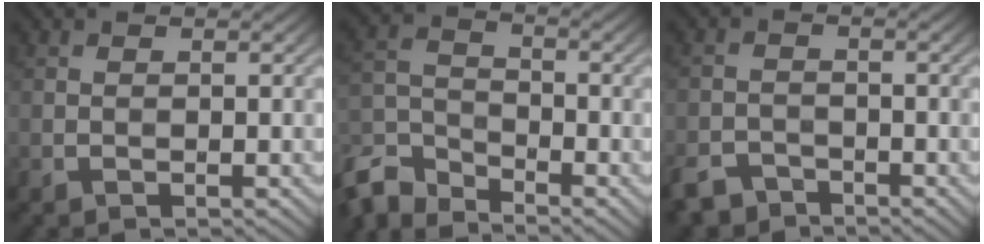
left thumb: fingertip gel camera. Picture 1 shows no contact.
{"total": 7.2, "force": [-6.2, 2.6, 2.5], "torque": [-0.061, -0.009, -0.144]}
{"total": 3.8, "force": [-3.2, 1.7, 1.1], "torque": [-0.018, -0.007, -0.069]}